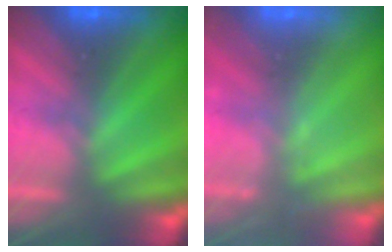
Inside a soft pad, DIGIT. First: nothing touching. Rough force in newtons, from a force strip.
{"total": 2.2}